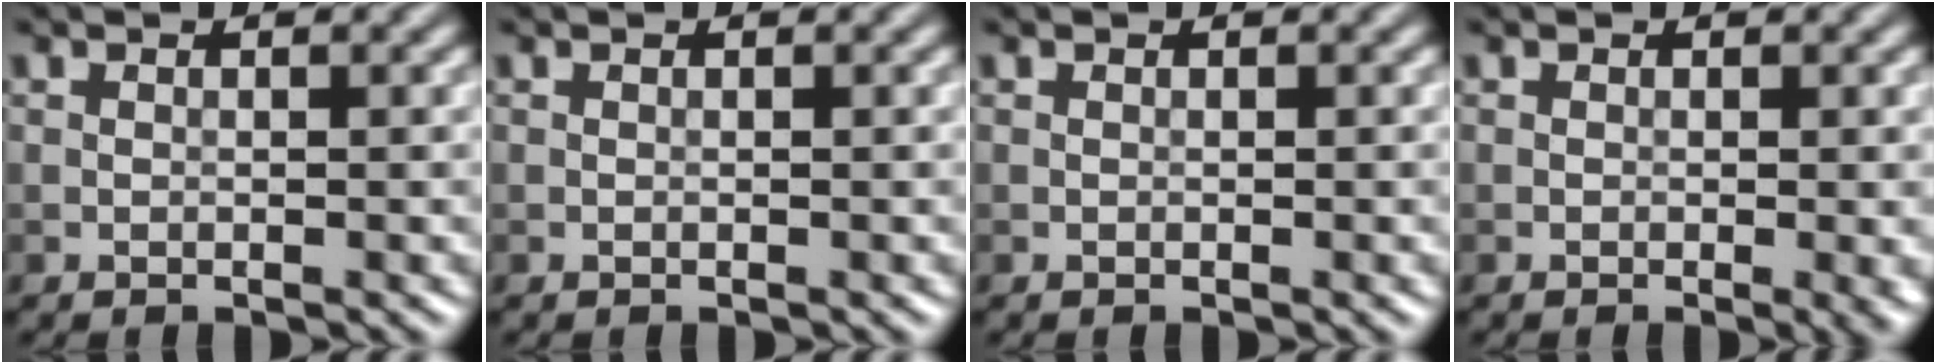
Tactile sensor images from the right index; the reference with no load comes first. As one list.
[{"total": 0.0}, {"total": 0.0}, {"total": 1.4, "force": [-0.3, 0.2, 1.4], "torque": [-0.018, -0.006, -0.004]}]